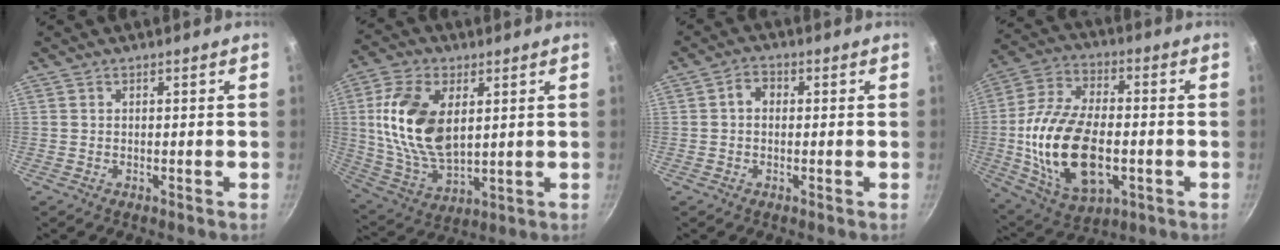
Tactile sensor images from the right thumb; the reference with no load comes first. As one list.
[{"total": 17.2, "force": [3.4, 10.0, 13.5], "torque": [-0.249, -0.012, 0.074]}, {"total": 3.2, "force": [0.2, 2.5, 2.0], "torque": [-0.024, 0.010, -0.003]}, {"total": 21.8, "force": [-3.2, 12.3, 17.8], "torque": [-0.336, 0.017, -0.050]}]